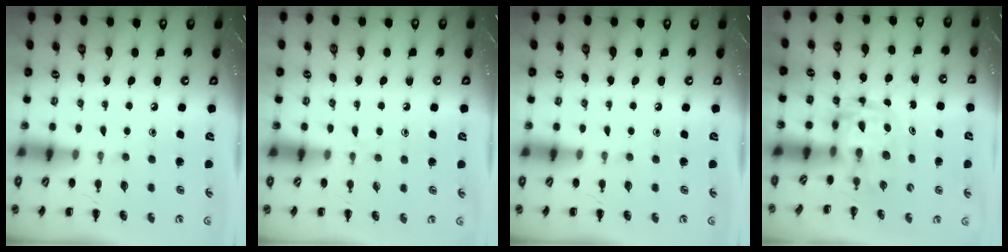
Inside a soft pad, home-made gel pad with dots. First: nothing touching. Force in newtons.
{"total": 4.0, "press": 3.6, "slide": 1.7}
{"total": 0.0}
{"total": 2.8, "press": 2.8, "slide": 0.5}